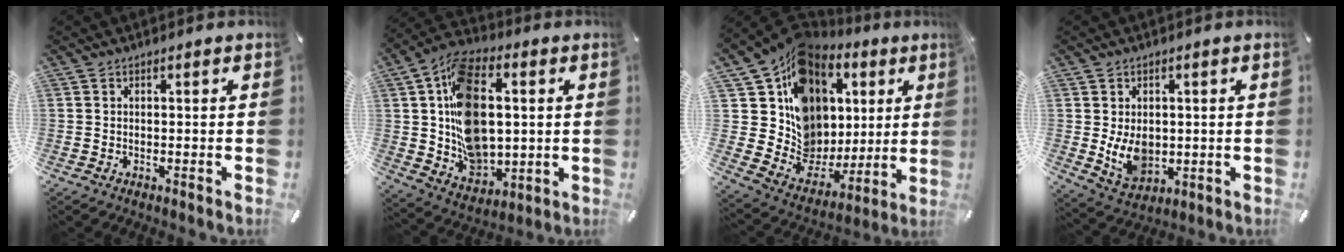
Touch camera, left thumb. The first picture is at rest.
{"total": 18.3, "force": [2.7, 13.1, 12.5], "torque": [-0.228, -0.005, 0.054]}
{"total": 16.0, "force": [5.0, 13.7, 6.5], "torque": [-0.118, -0.068, 0.108]}
{"total": 8.0, "force": [0.1, 6.1, 5.0], "torque": [-0.101, -0.006, 0.000]}